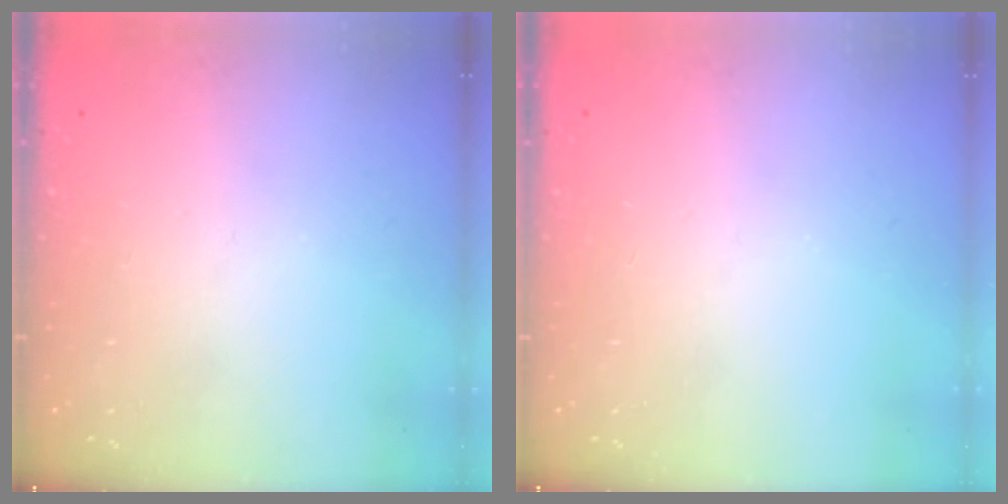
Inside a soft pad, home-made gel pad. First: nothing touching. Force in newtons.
{"total": 0.0}